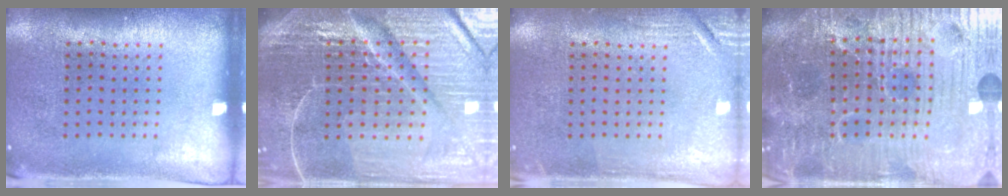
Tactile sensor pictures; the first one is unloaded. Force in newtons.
{"total": 7.1, "press": 6.1, "slide": 3.5}
{"total": 2.1, "press": 2.0, "slide": 0.4}
{"total": 6.6, "press": 6.1, "slide": 2.5}